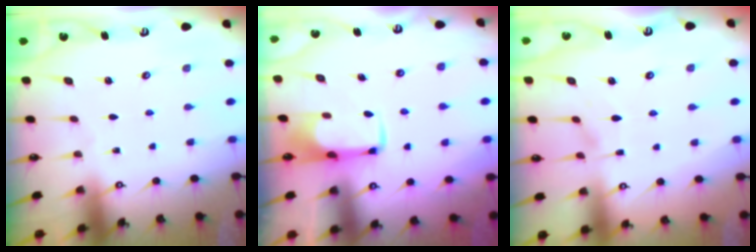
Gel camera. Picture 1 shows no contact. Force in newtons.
{"total": 1.6, "press": 1.5, "slide": 0.5}
{"total": 2.0, "press": 1.7, "slide": 1.0}